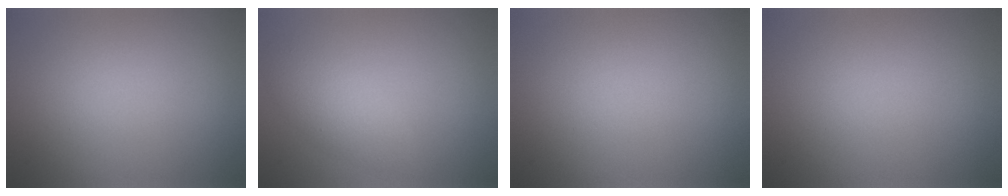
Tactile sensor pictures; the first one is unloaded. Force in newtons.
{"total": 2.5, "press": 2.5, "slide": 0.1}
{"total": 0.0}
{"total": 0.0}